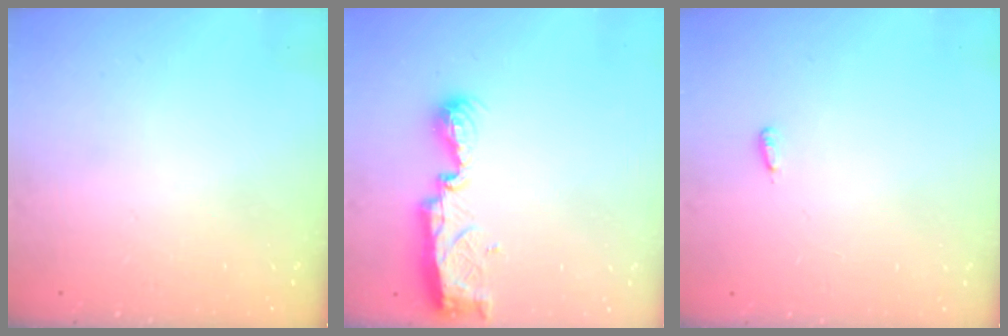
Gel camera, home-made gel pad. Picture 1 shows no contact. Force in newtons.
{"total": 7.7, "press": 7.6, "slide": 0.6}
{"total": 2.7, "press": 2.6, "slide": 0.9}